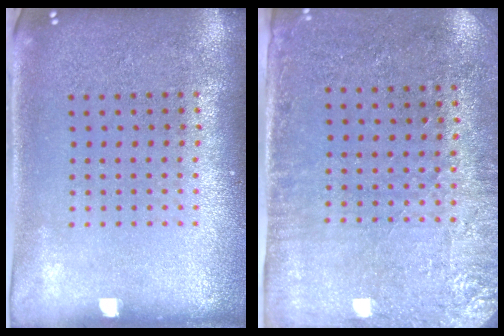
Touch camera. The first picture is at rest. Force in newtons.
{"total": 2.8, "press": 2.3, "slide": 1.6}